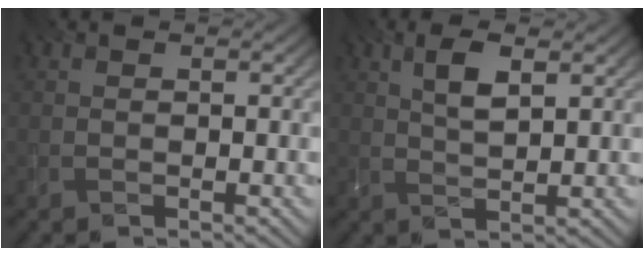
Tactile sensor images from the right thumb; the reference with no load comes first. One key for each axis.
{"total": 4.1, "fx": 1.9, "fy": 1.3, "fz": 3.3, "tx": -0.077, "ty": 0.001, "tz": 0.038}